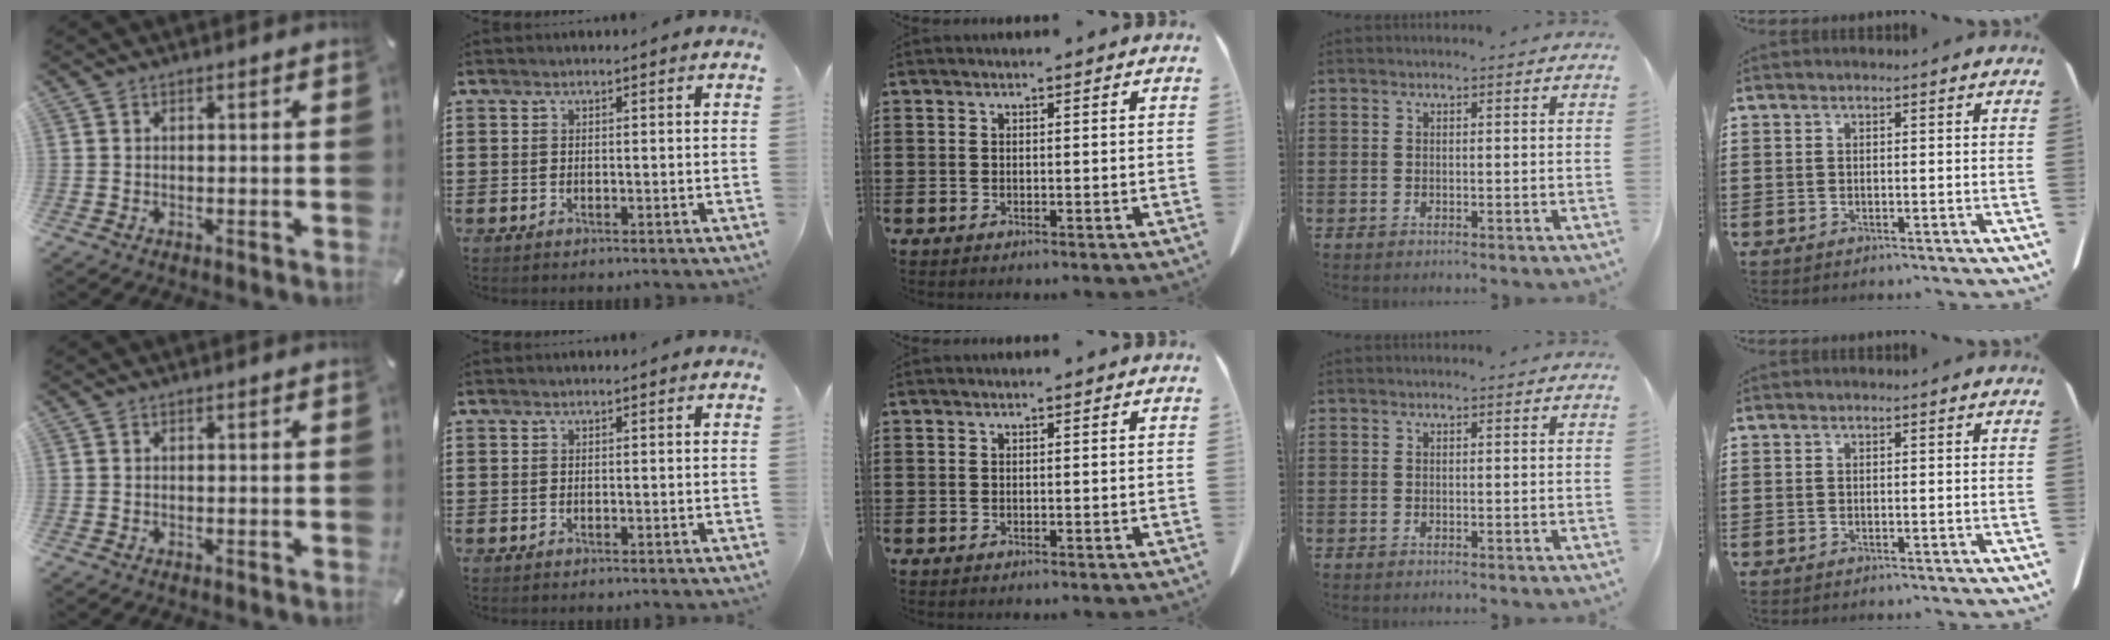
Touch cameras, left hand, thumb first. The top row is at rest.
{}